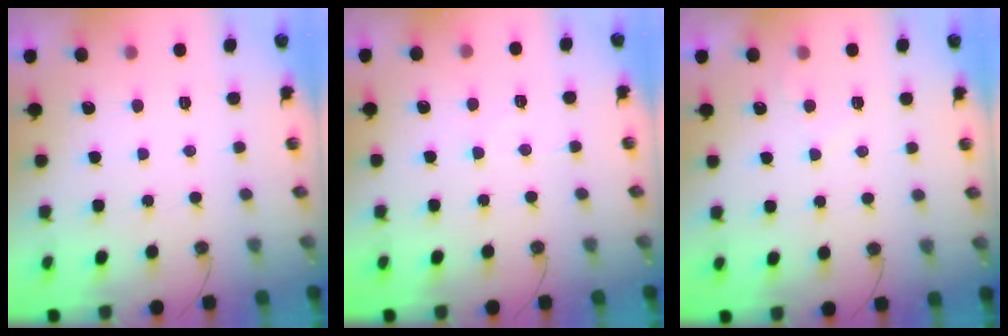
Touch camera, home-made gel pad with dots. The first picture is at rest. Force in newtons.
{"total": 2.7, "press": 2.7, "slide": 0.3}
{"total": 4.0, "press": 4.0, "slide": 0.5}